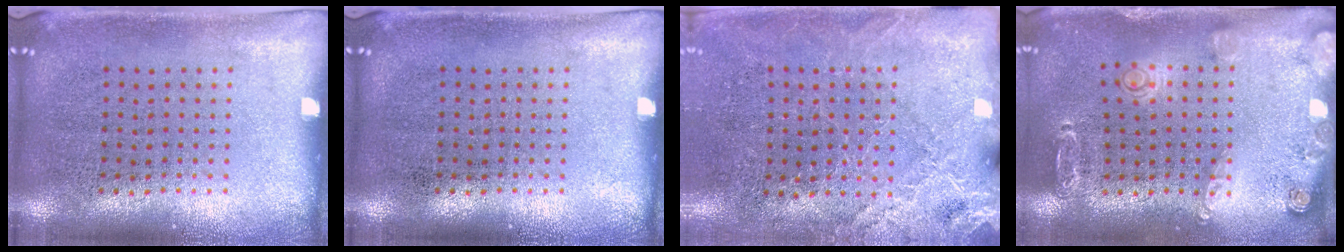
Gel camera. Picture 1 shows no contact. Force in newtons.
{"total": 0.0}
{"total": 2.6, "press": 2.5, "slide": 0.7}
{"total": 1.5, "press": 1.5, "slide": 0.3}